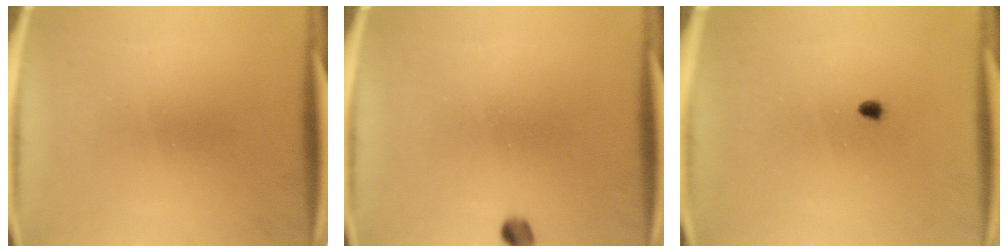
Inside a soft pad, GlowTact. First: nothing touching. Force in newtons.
{"total": 2.0}
{"total": 1.3}